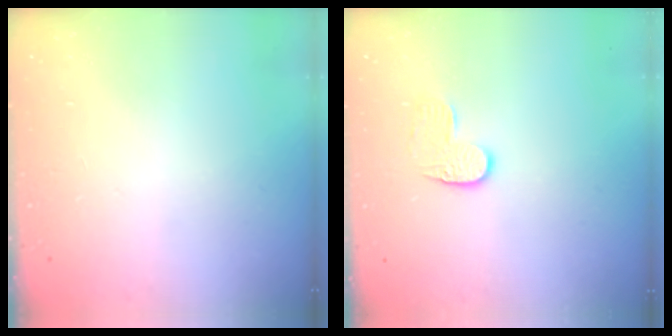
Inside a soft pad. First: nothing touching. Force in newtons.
{"total": 6.7, "press": 6.7, "slide": 0.5}